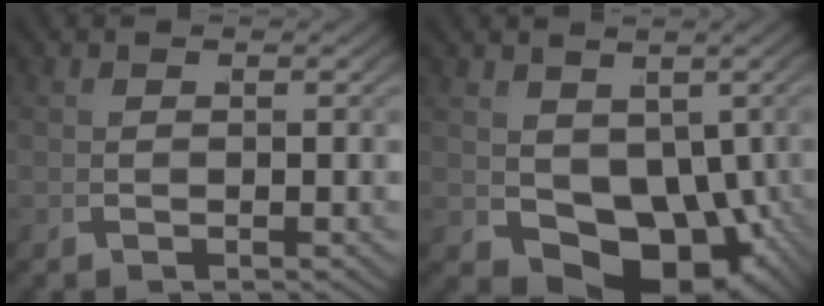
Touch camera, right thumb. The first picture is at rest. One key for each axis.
{"total": 10.5, "fx": -2.7, "fy": 6.8, "fz": 7.5, "tx": -0.129, "ty": -0.056, "tz": -0.007}